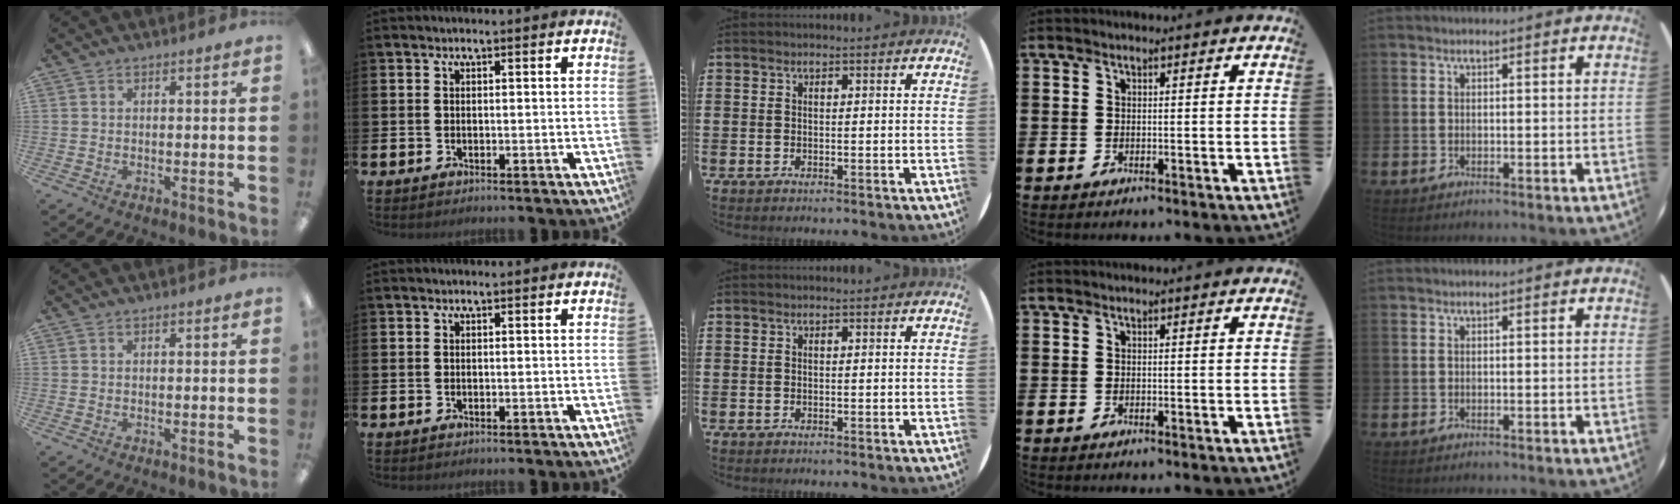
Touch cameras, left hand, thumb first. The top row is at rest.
{}